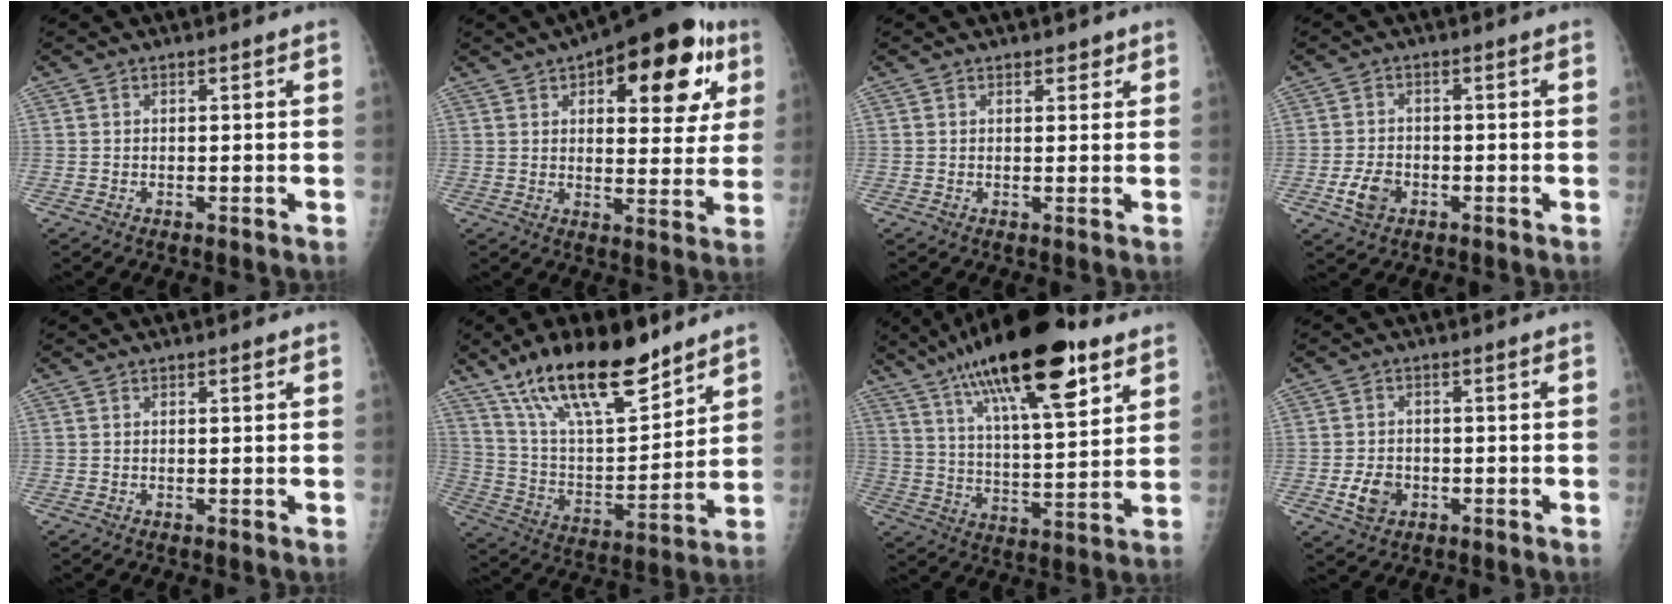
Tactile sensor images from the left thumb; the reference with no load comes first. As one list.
[{"total": 21.1, "force": [8.9, 9.6, 16.5], "torque": [-0.178, -0.005, 0.118]}, {"total": 1.8, "force": [1.3, 1.0, 0.6], "torque": [0.008, -0.006, 0.013]}, {"total": 4.6, "force": [-1.7, 3.2, 2.8], "torque": [-0.049, 0.005, -0.031]}, {"total": 0.7, "force": [0.4, 0.3, 0.5], "torque": [-0.005, -0.001, 0.006]}, {"total": 21.9, "force": [15.3, 7.5, 13.7], "torque": [-0.203, -0.068, 0.275]}, {"total": 24.8, "force": [14.3, 7.7, 18.7], "torque": [-0.300, -0.032, 0.237]}, {"total": 4.6, "force": [-1.3, 3.5, 2.7], "torque": [-0.042, 0.003, -0.021]}]